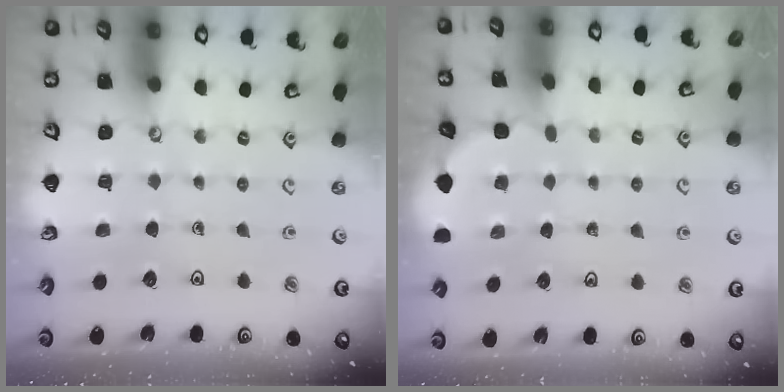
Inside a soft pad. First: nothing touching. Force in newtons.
{"total": 1.3, "press": 1.3, "slide": 0.1}